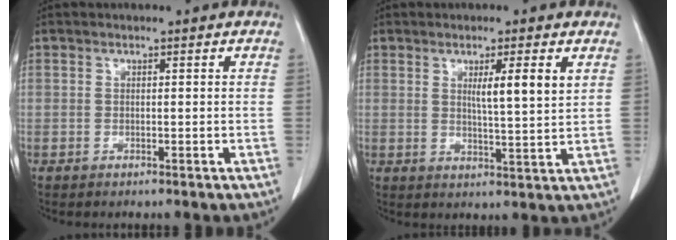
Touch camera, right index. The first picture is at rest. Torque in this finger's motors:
{"motor_torque": [0.55, 0.55, 0.16, 0.06]}